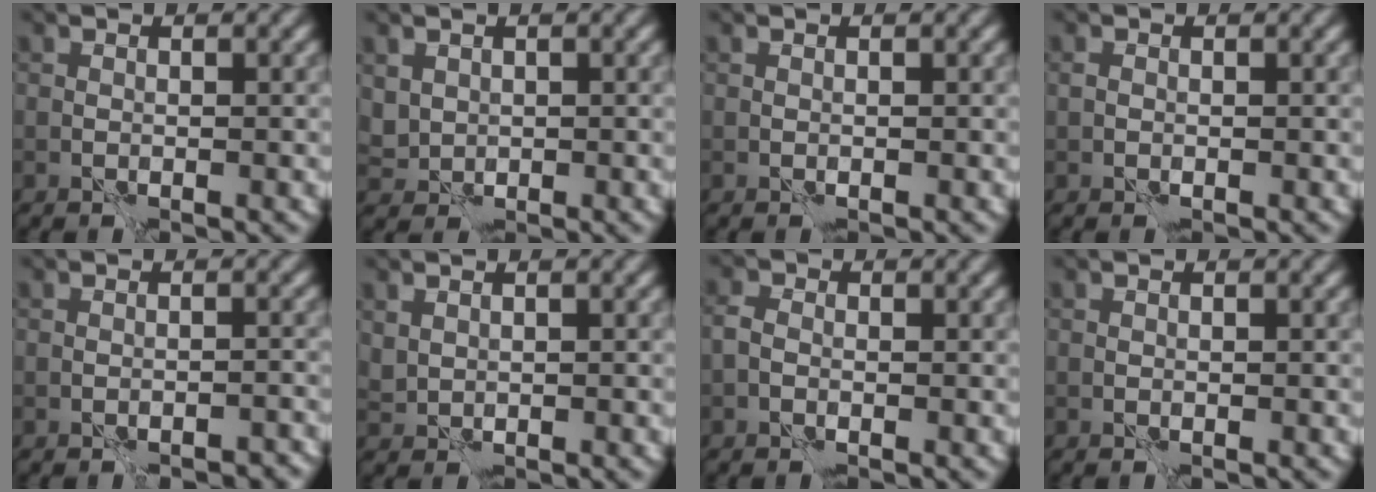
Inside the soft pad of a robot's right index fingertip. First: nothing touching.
{"total": 1.5, "force": [0.6, 1.3, 0.4], "torque": [-0.012, -0.004, 0.016]}
{"total": 0.0}
{"total": 0.6, "force": [-0.1, 0.5, 0.3], "torque": [-0.005, -0.001, -0.003]}
{"total": 2.4, "force": [-2.1, 0.7, 1.0], "torque": [-0.016, 0.012, -0.026]}
{"total": 0.8, "force": [0.5, 0.5, 0.2], "torque": [-0.009, -0.002, 0.016]}
{"total": 1.3, "force": [-0.5, 1.0, 0.7], "torque": [-0.014, 0.004, -0.017]}
{"total": 0.0}